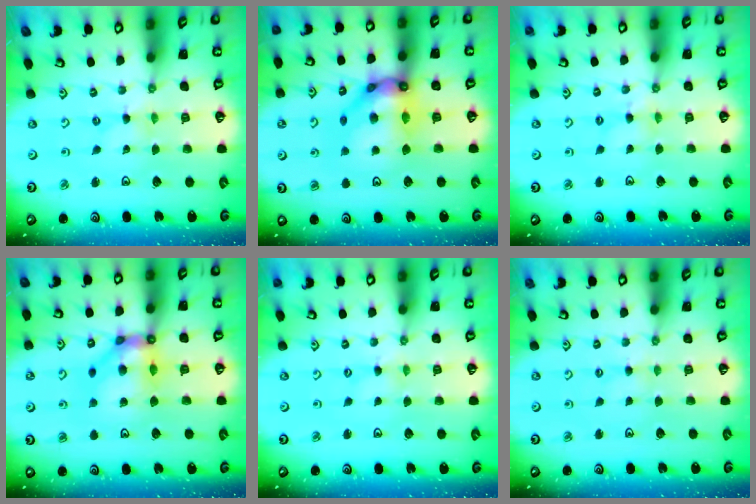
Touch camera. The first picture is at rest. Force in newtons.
{"total": 14.9, "press": 14.9, "slide": 1.1}
{"total": 2.0, "press": 2.0, "slide": 0.2}
{"total": 11.2, "press": 11.0, "slide": 2.4}
{"total": 0.0}
{"total": 1.8, "press": 1.8, "slide": 0.4}